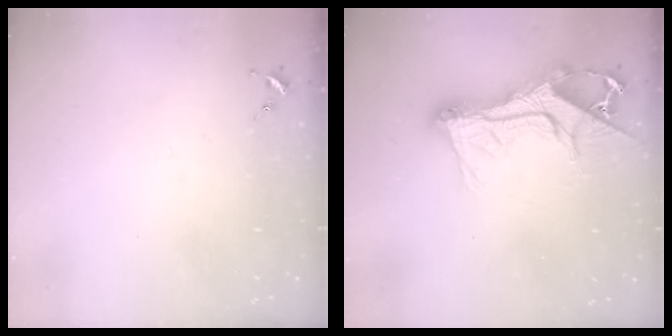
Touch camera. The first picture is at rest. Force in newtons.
{"total": 17.3, "press": 17.2, "slide": 1.5}